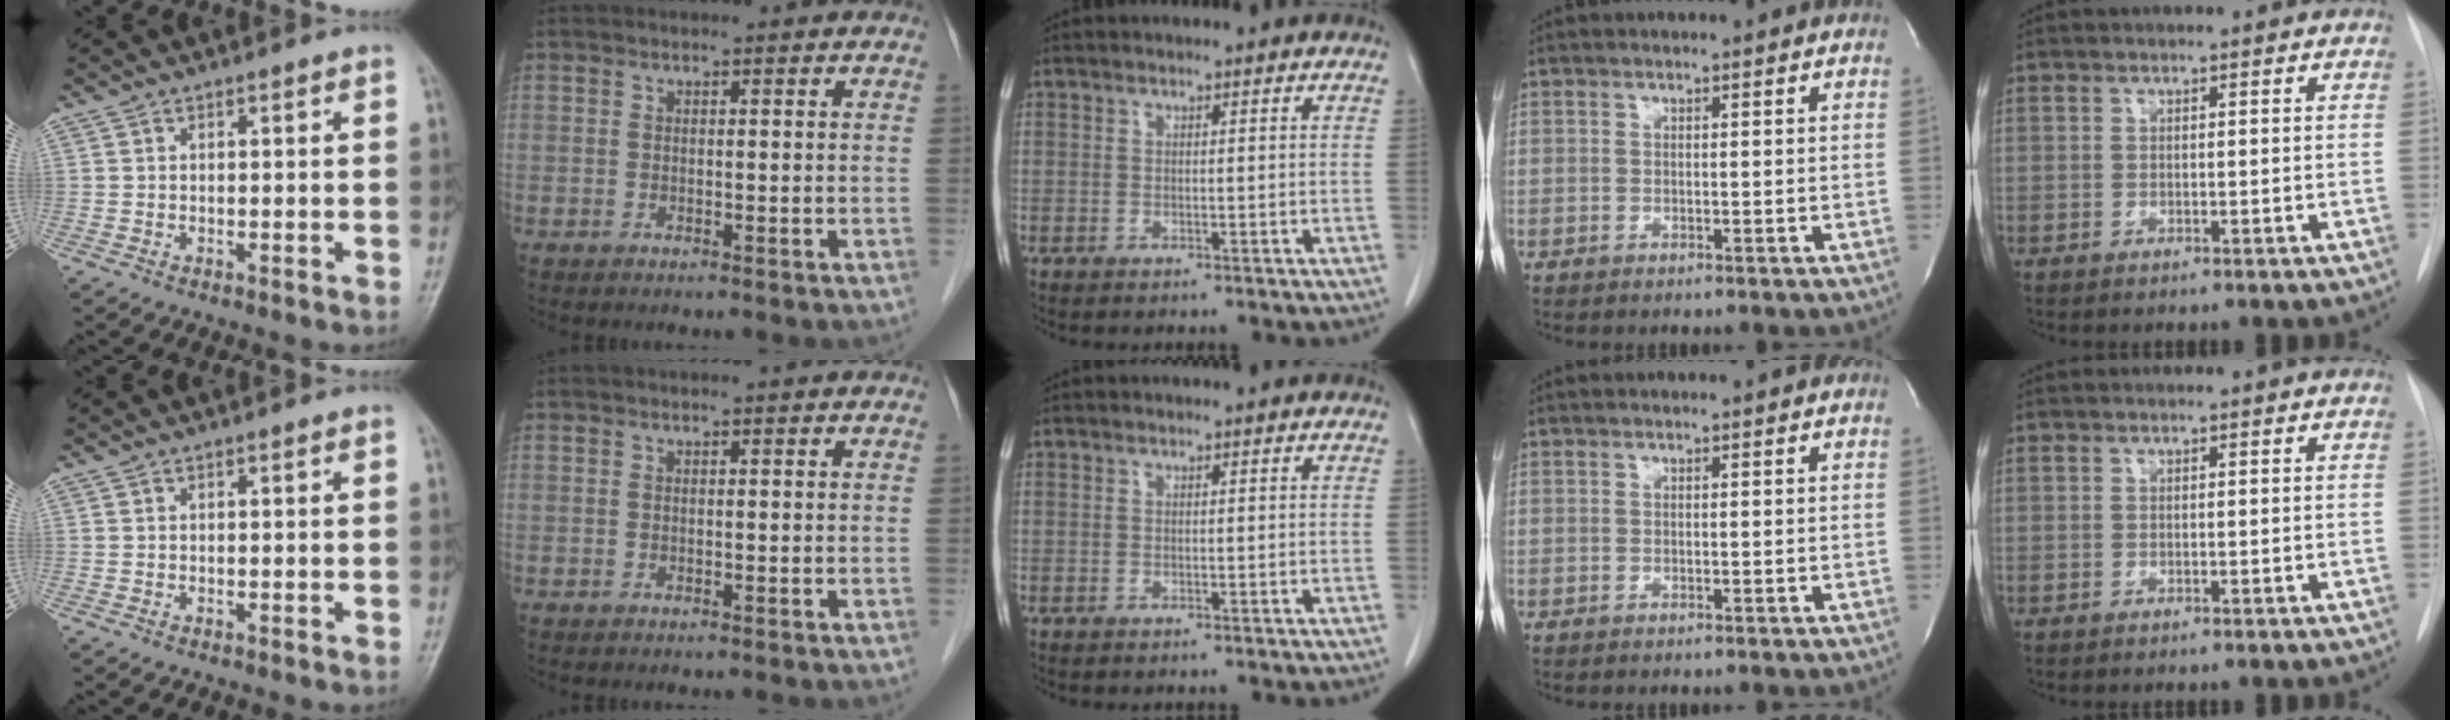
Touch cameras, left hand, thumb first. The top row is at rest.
{}